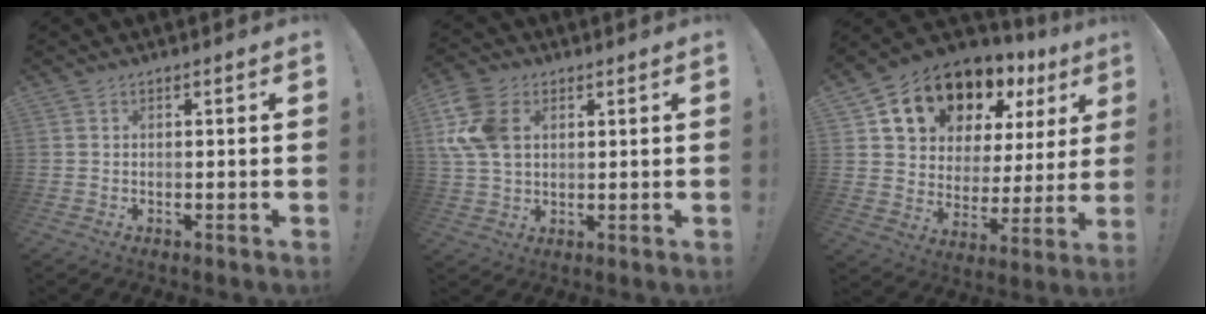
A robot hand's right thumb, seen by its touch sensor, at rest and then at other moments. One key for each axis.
{"total": 12.0, "fx": 3.3, "fy": 8.5, "fz": 7.9, "tx": -0.169, "ty": 0.001, "tz": 0.065}
{"total": 15.8, "fx": 11.2, "fy": 8.9, "fz": 6.6, "tx": -0.102, "ty": -0.083, "tz": 0.212}